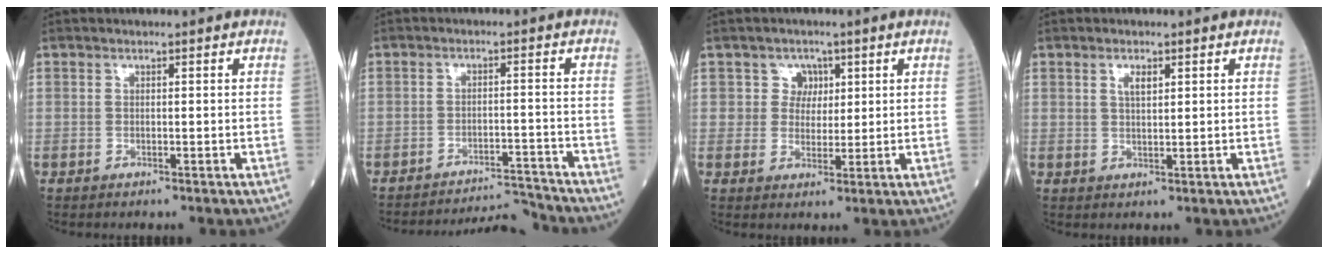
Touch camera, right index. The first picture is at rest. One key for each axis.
{"total": 8.0, "fx": -7.8, "fy": -1.3, "fz": -0.8, "tx": 0.009, "ty": 0.000, "tz": -0.126}
{"total": 3.5, "fx": 1.4, "fy": 3.2, "fz": 0.1, "tx": 0.008, "ty": 0.002, "tz": 0.021}
{"total": 2.2, "fx": 1.1, "fy": 0.7, "fz": 1.7, "tx": -0.034, "ty": 0.002, "tz": 0.021}